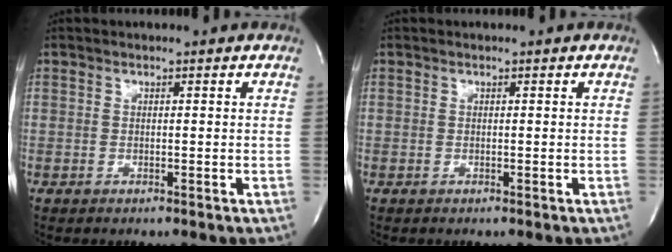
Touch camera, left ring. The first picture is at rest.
{"total": 0.0}